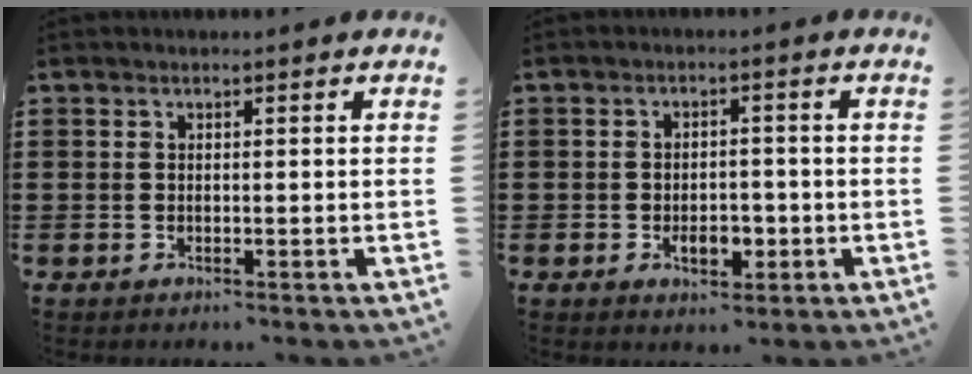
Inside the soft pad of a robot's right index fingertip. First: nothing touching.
{"total": 4.1, "force": [-1.2, 2.5, 3.1], "torque": [-0.045, 0.002, -0.022]}